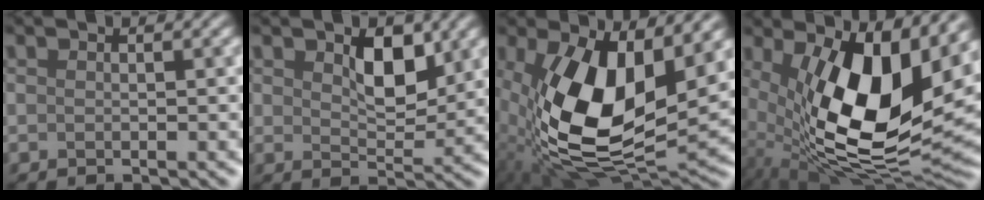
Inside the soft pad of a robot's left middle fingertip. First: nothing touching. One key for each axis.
{"total": 2.9, "fx": 1.8, "fy": 1.2, "fz": 1.9, "tx": -0.043, "ty": -0.004, "tz": 0.035}
{"total": 12.8, "fx": 1.2, "fy": 6.7, "fz": 10.8, "tx": -0.229, "ty": -0.025, "tz": 0.022}
{"total": 12.9, "fx": 1.9, "fy": 5.8, "fz": 11.4, "tx": -0.207, "ty": -0.022, "tz": 0.034}